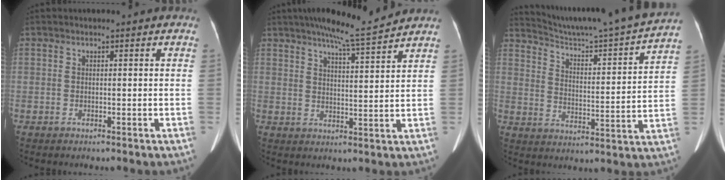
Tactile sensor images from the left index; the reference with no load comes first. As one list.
[{"total": 8.8, "force": [8.0, -0.8, 3.7], "torque": [-0.063, -0.001, 0.120]}, {"total": 19.0, "force": [18.0, -1.6, 6.1], "torque": [-0.109, -0.050, 0.250]}]